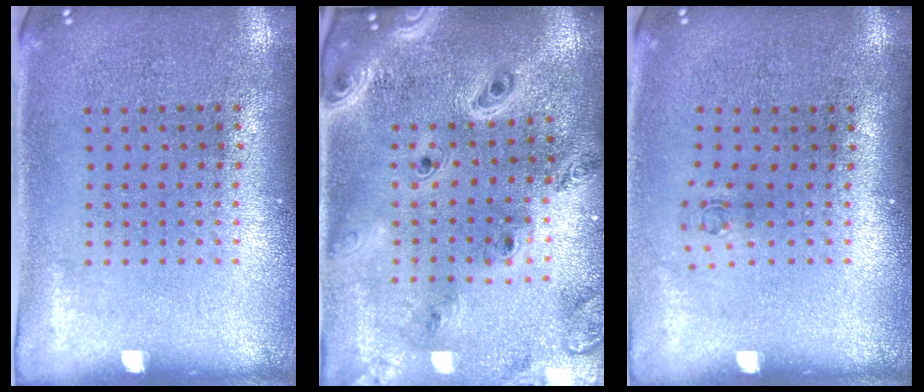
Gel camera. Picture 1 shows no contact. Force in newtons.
{"total": 2.5, "press": 2.2, "slide": 1.2}
{"total": 0.6, "press": 0.3, "slide": 0.5}